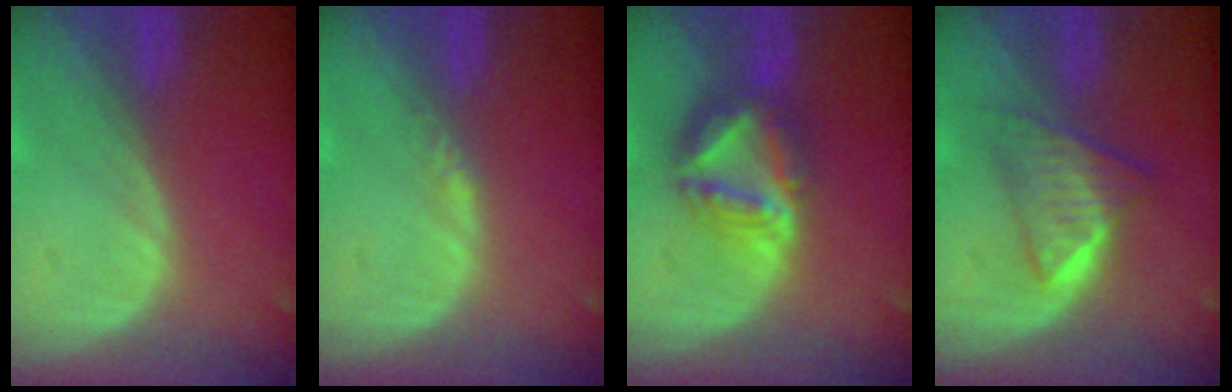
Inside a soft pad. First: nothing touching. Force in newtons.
{"total": 1.0, "press": 0.8, "slide": 0.6}
{"total": 7.7, "press": 6.8, "slide": 3.8}
{"total": 6.3, "press": 5.4, "slide": 3.1}